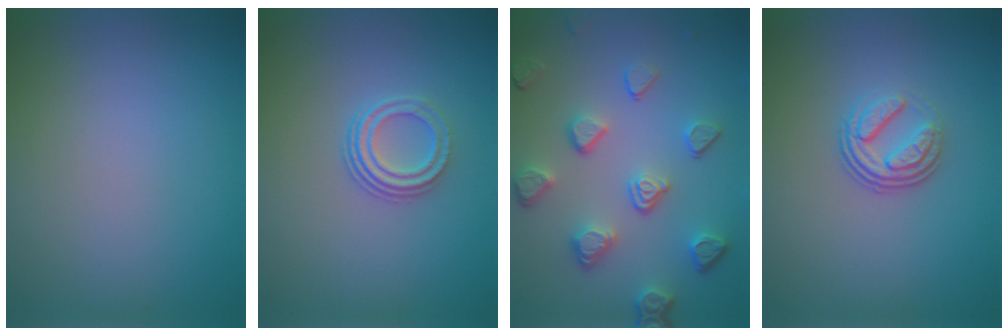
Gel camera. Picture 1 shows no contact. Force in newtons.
{"total": 2.9, "press": 2.2, "slide": 1.9}
{"total": 5.1, "press": 3.9, "slide": 3.2}
{"total": 3.5, "press": 2.5, "slide": 2.5}